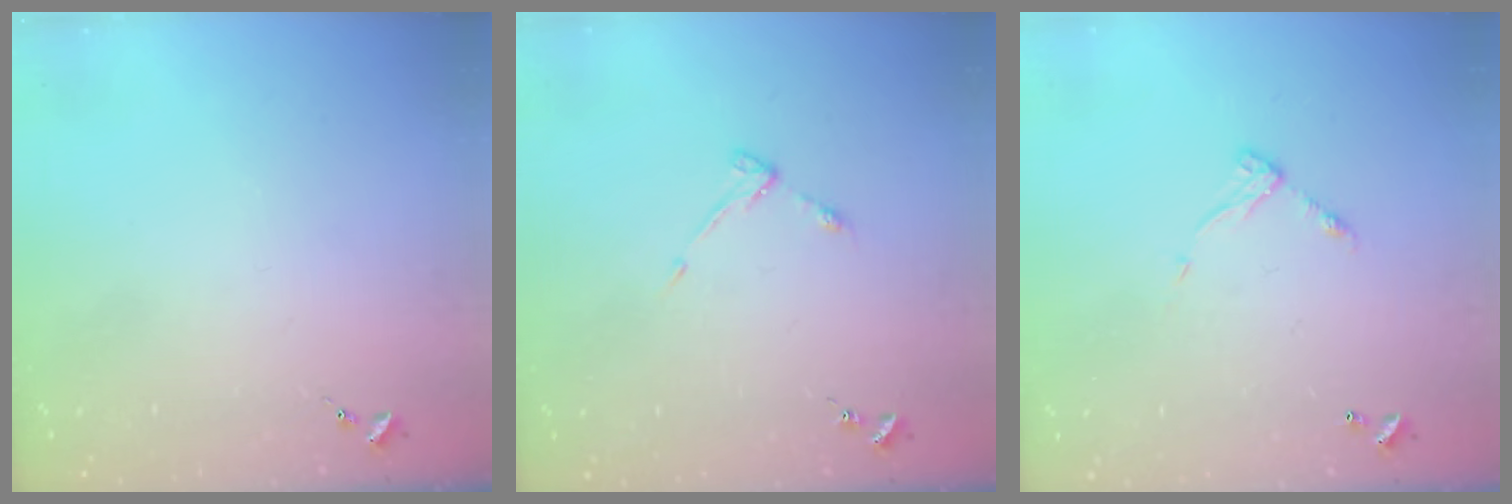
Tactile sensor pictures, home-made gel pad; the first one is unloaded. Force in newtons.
{"total": 3.9, "press": 3.9, "slide": 0.6}
{"total": 7.1, "press": 7.1, "slide": 0.5}